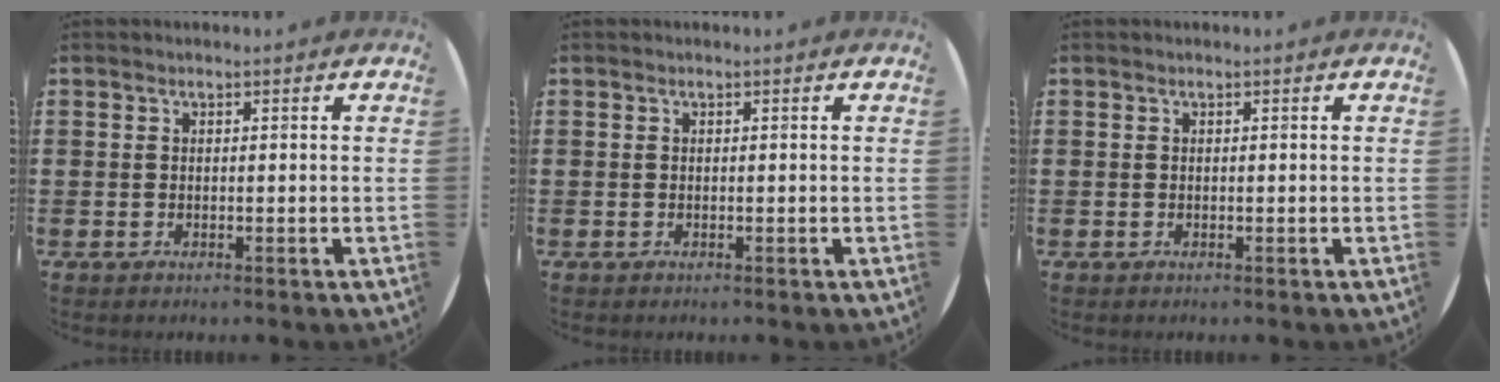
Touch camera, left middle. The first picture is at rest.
{"total": 0.0}
{"total": 0.0}